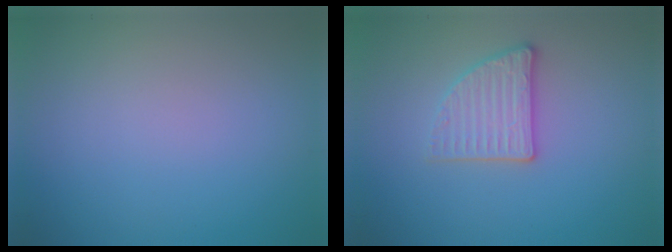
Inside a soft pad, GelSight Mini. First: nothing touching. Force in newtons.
{"total": 2.8, "press": 2.7, "slide": 0.9}